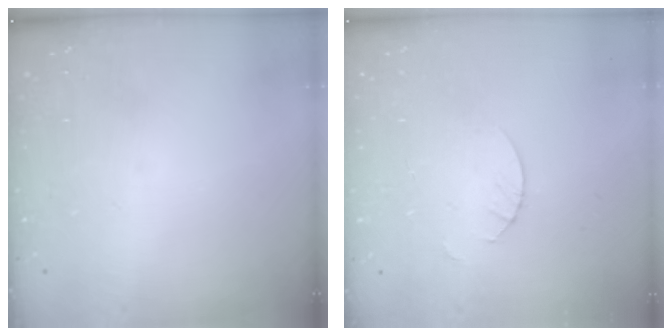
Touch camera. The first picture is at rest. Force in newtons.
{"total": 1.8, "press": 1.8, "slide": 0.2}